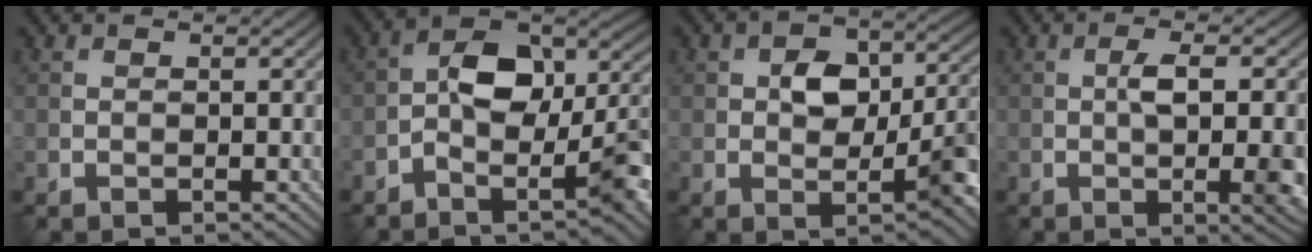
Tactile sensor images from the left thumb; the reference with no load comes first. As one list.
[{"total": 11.3, "force": [-2.6, 5.4, 9.6], "torque": [-0.147, 0.006, -0.057]}, {"total": 8.8, "force": [-0.7, 4.9, 7.3], "torque": [-0.100, 0.006, -0.016]}, {"total": 7.0, "force": [-0.4, 1.9, 6.7], "torque": [-0.110, -0.002, -0.004]}]